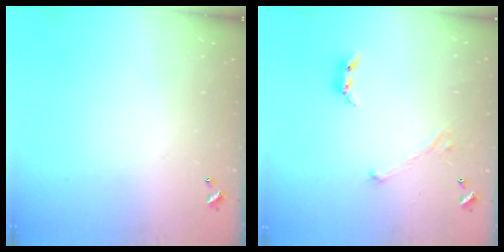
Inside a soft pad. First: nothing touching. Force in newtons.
{"total": 1.8, "press": 1.6, "slide": 0.9}